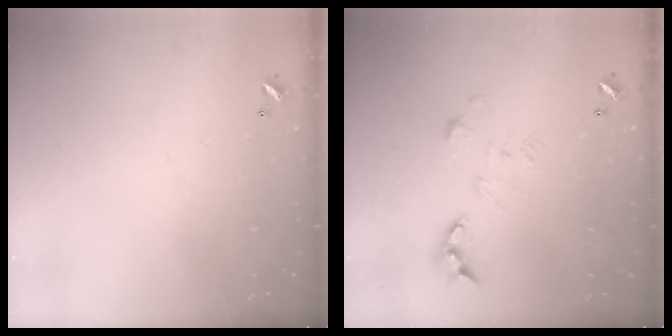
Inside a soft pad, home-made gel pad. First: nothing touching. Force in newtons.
{"total": 2.7, "press": 2.2, "slide": 1.5}